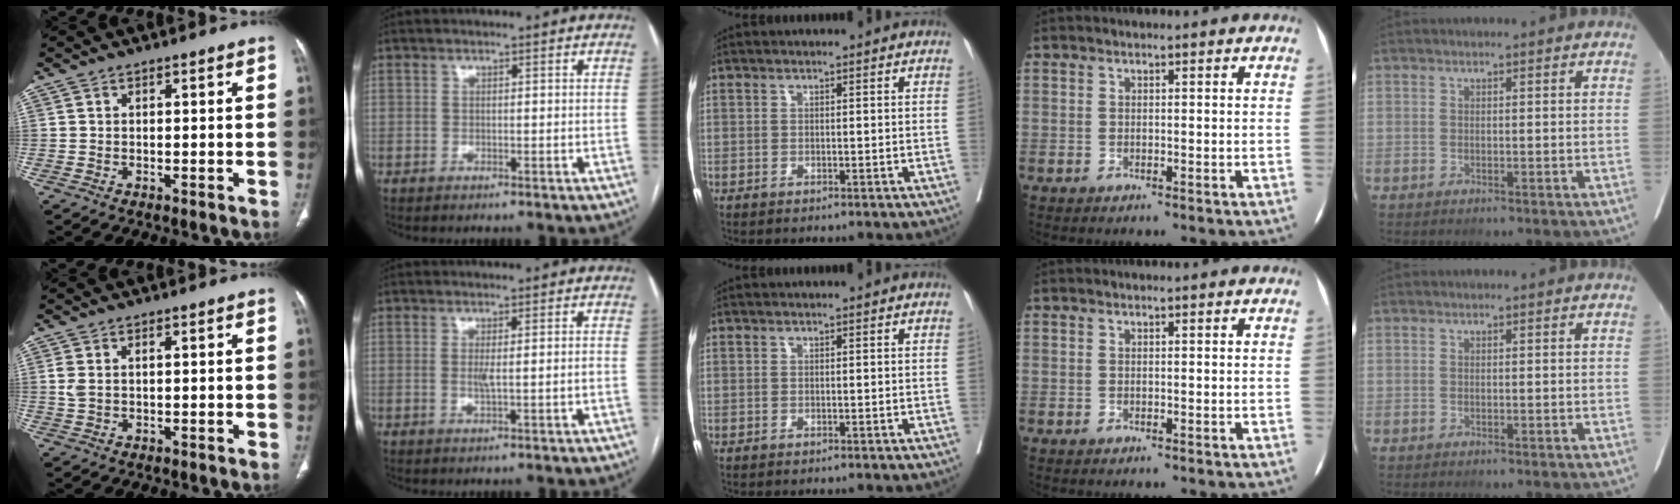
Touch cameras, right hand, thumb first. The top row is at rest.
{"thumb": {"total": 2.8, "force": [0.5, 1.6, 2.2], "torque": [-0.065, 0.010, 0.014]}, "index": {"total": 2.3, "force": [-0.3, 0.0, 2.3], "torque": [-0.045, -0.004, -0.003]}}